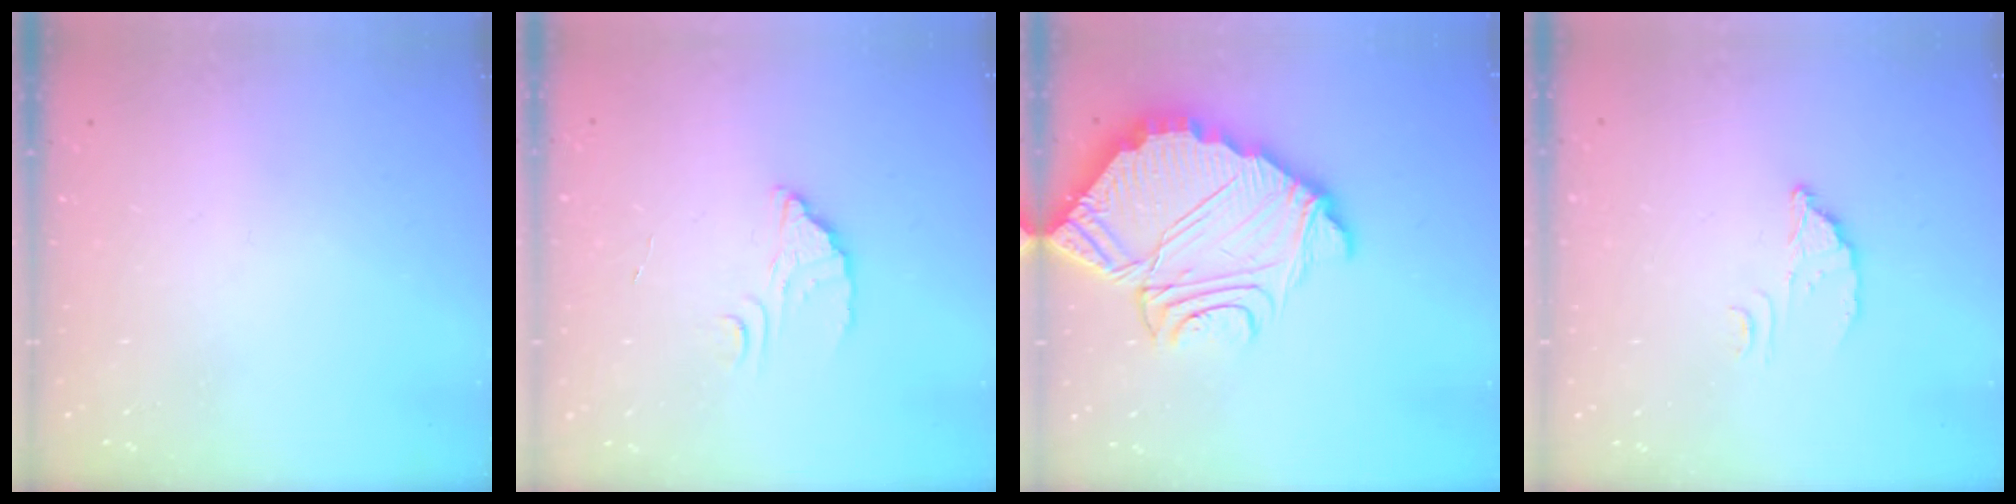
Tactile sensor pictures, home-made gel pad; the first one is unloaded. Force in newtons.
{"total": 3.0, "press": 3.0, "slide": 0.0}
{"total": 14.4, "press": 14.3, "slide": 1.1}
{"total": 2.8, "press": 2.8, "slide": 0.2}